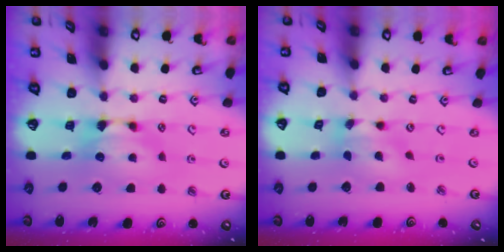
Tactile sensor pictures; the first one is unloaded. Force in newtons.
{"total": 2.0, "press": 1.6, "slide": 1.2}